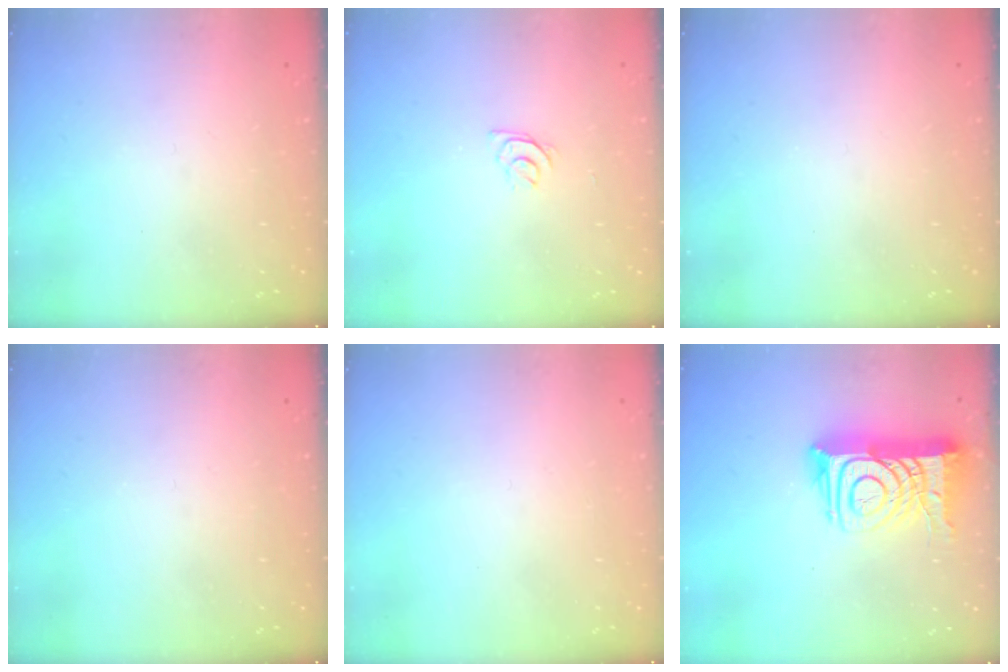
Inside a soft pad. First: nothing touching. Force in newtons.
{"total": 4.7, "press": 4.7, "slide": 0.5}
{"total": 0.0}
{"total": 0.0}
{"total": 1.8, "press": 1.7, "slide": 0.1}
{"total": 18.1, "press": 18.0, "slide": 1.4}